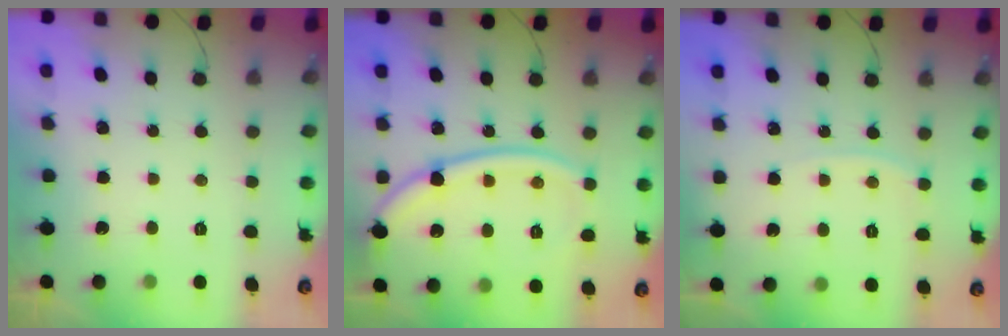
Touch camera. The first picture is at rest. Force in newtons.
{"total": 14.8, "press": 14.7, "slide": 1.9}
{"total": 3.5, "press": 3.5, "slide": 0.5}